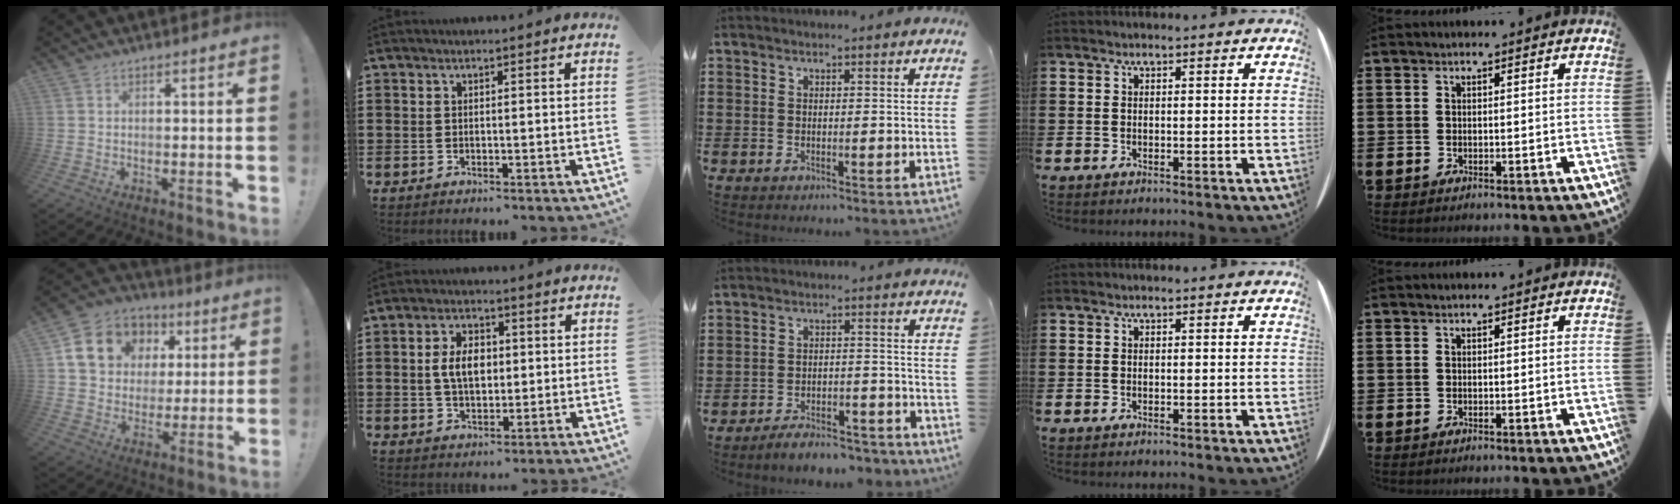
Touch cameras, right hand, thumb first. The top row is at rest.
{"thumb": {"total": 14.6, "force": [5.2, 12.2, 6.1], "torque": [-0.081, -0.015, 0.113]}, "index": {"total": 5.6, "force": [0.3, 3.4, 4.5], "torque": [-0.094, 0.006, -0.001]}, "middle": {"total": 4.8, "force": [-4.7, 0.5, 1.1], "torque": [-0.025, 0.002, -0.094]}}